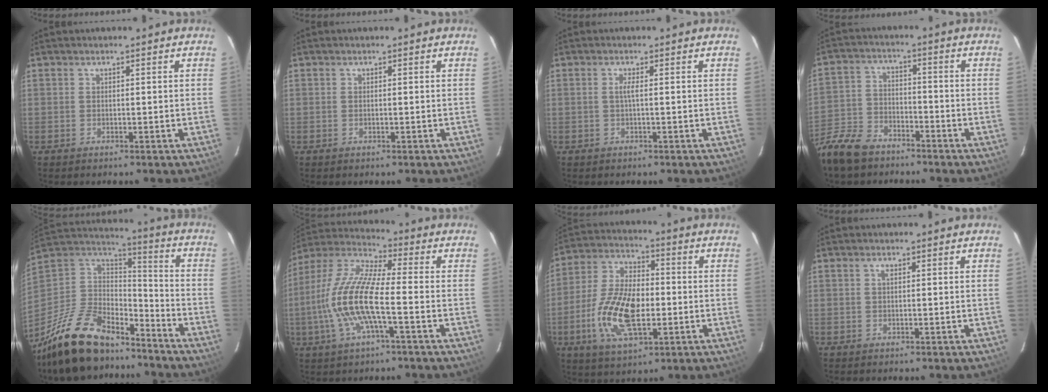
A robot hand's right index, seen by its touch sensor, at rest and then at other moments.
{"total": 0.0}
{"total": 1.1, "force": [0.0, -0.3, 1.1], "torque": [-0.017, 0.002, -0.002]}
{"total": 12.9, "force": [-9.7, 6.4, 5.7], "torque": [-0.153, -0.002, -0.193]}
{"total": 23.5, "force": [-17.6, 10.2, 11.8], "torque": [-0.257, -0.001, -0.290]}
{"total": 14.8, "force": [-3.3, 3.1, 14.1], "torque": [-0.291, 0.000, -0.070]}
{"total": 15.7, "force": [-3.5, 7.4, 13.4], "torque": [-0.279, 0.000, -0.065]}
{"total": 0.5, "force": [0.1, 0.1, 0.5], "torque": [-0.010, 0.003, 0.001]}